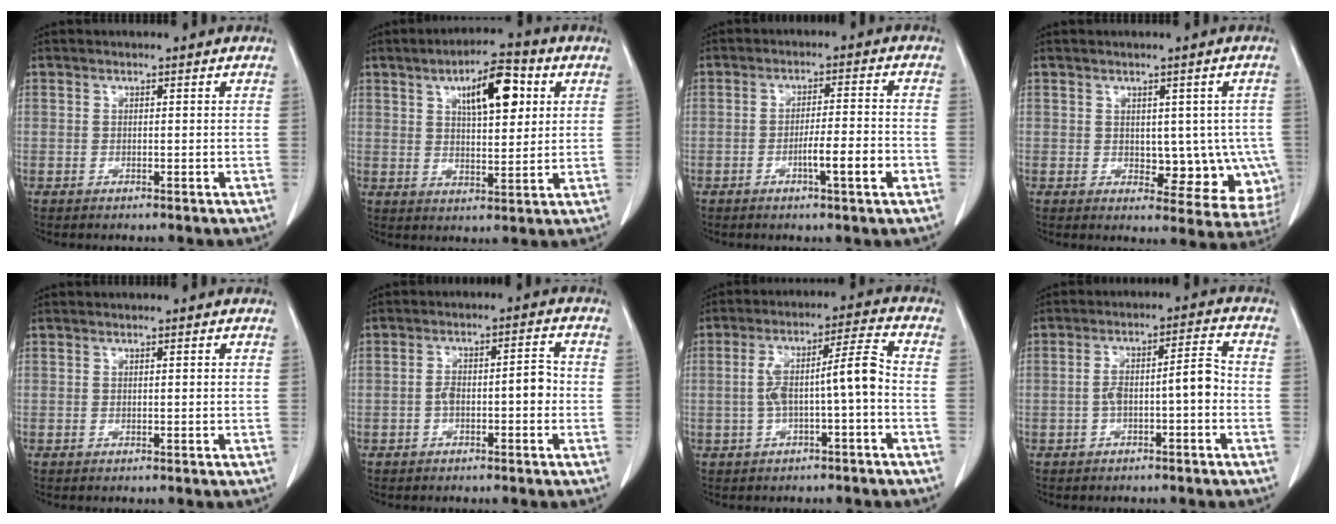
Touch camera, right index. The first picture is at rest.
{"total": 9.9, "force": [3.8, 3.2, 8.5], "torque": [-0.137, 0.014, 0.063]}
{"total": 6.4, "force": [-2.5, 0.1, 5.9], "torque": [-0.089, -0.001, -0.039]}
{"total": 9.4, "force": [-0.8, 5.4, 7.6], "torque": [-0.065, 0.007, 0.003]}
{"total": 0.0}
{"total": 5.2, "force": [-1.3, 1.8, 4.8], "torque": [-0.081, 0.025, -0.018]}
{"total": 8.3, "force": [-1.3, 0.7, 8.1], "torque": [-0.149, 0.034, -0.019]}
{"total": 6.4, "force": [-1.5, 1.3, 6.1], "torque": [-0.107, 0.029, -0.022]}